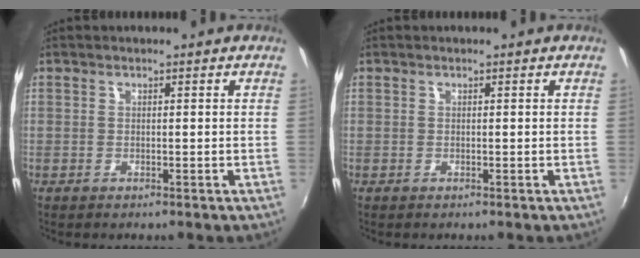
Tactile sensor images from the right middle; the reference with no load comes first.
{"total": 0.0}